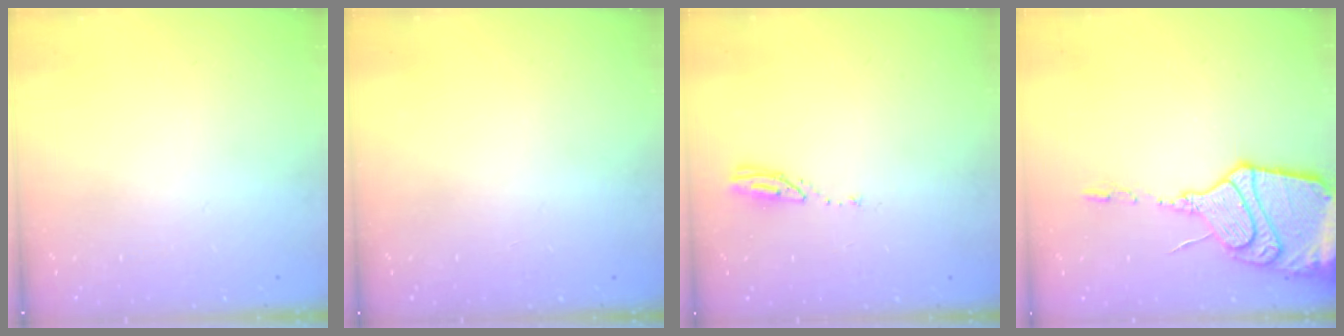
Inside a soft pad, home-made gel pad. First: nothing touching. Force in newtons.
{"total": 0.0}
{"total": 3.7, "press": 3.7, "slide": 0.3}
{"total": 19.2, "press": 19.1, "slide": 1.6}